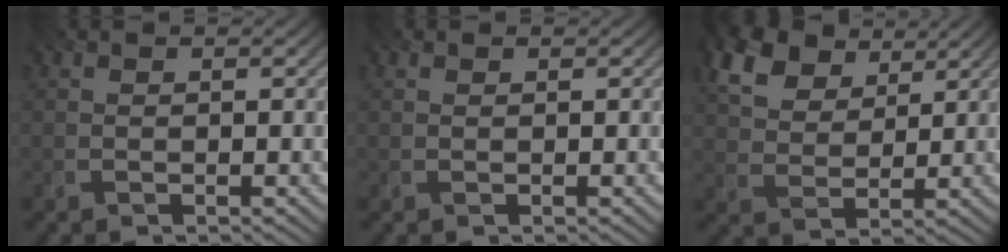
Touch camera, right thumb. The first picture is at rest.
{"total": 0.5, "force": [0.4, 0.3, 0.2], "torque": [-0.005, -0.001, 0.007]}
{"total": 9.1, "force": [5.2, 5.4, 5.2], "torque": [-0.140, 0.011, 0.088]}